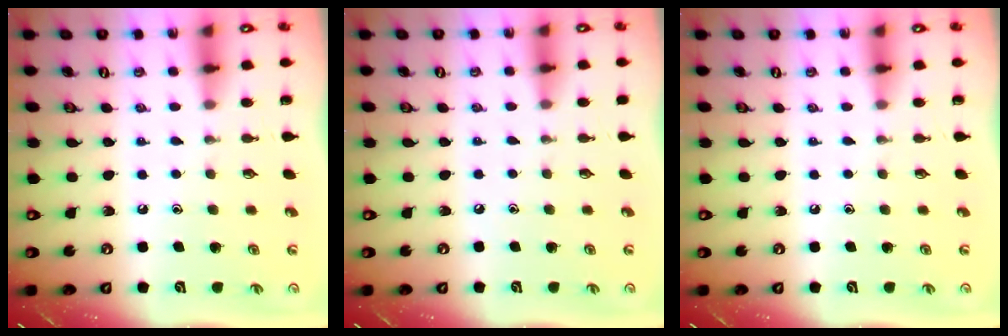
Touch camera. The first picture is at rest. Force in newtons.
{"total": 0.0}
{"total": 0.0}